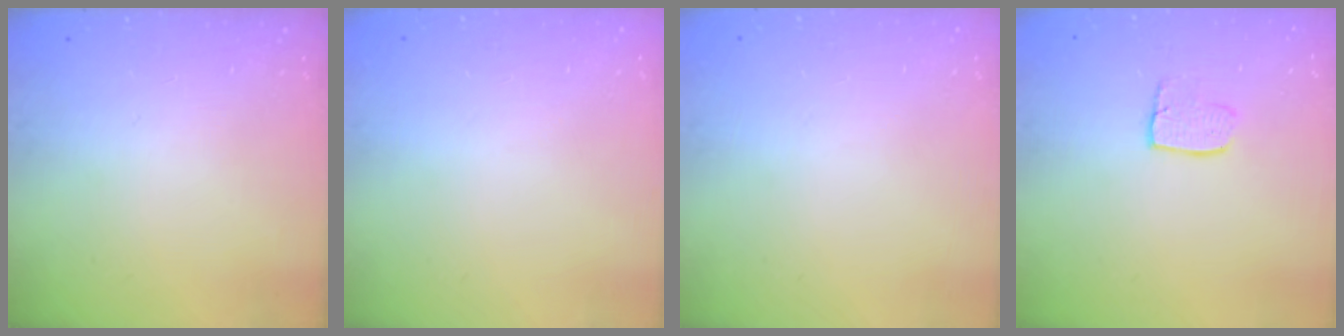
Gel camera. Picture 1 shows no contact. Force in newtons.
{"total": 0.0}
{"total": 0.0}
{"total": 5.9, "press": 5.9, "slide": 0.3}